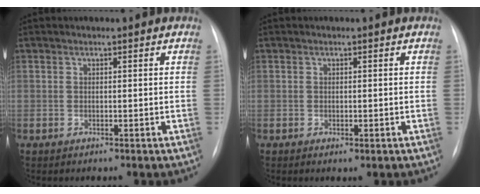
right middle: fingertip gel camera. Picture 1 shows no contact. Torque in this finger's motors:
{"motor_torque": [-0.77, 0.19, -0.20, -0.06]}